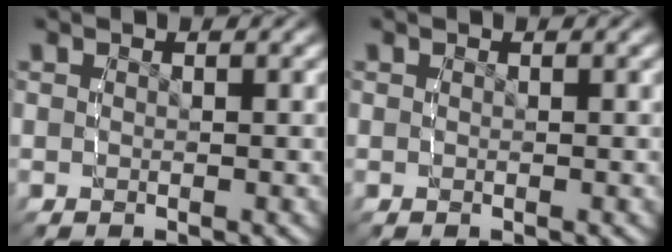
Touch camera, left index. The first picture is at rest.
{"total": 0.0}